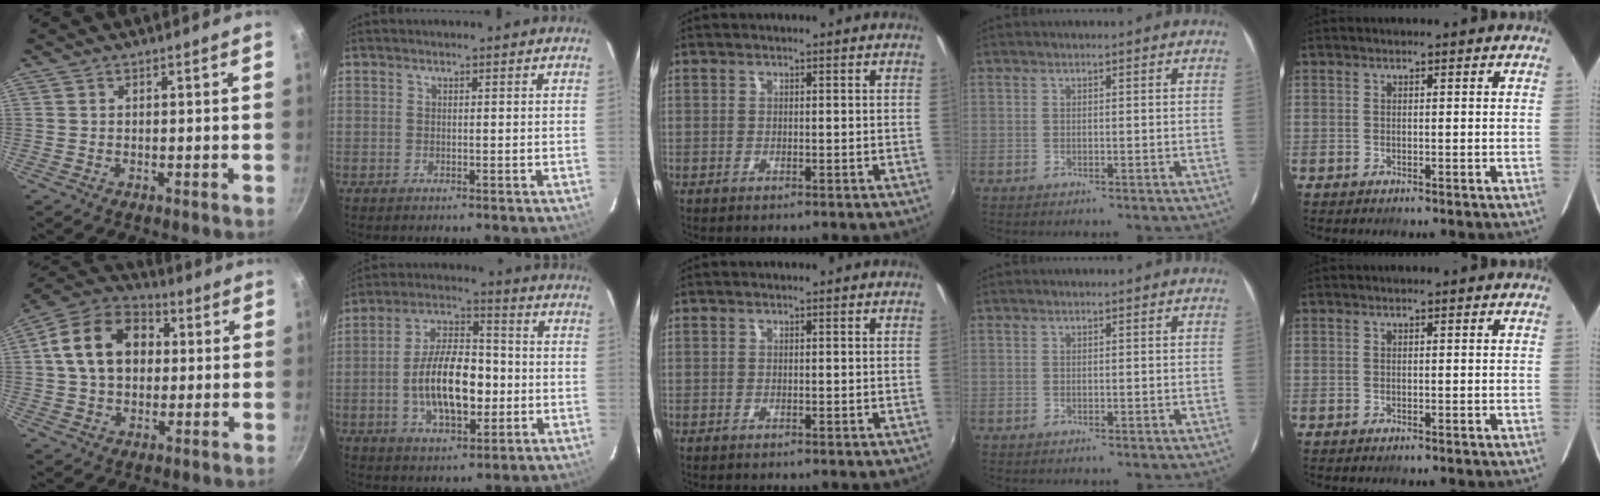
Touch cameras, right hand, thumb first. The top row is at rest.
{"thumb": {"total": 15.9, "force": [2.5, 11.7, 10.5], "torque": [-0.158, 0.028, 0.027]}, "index": {"total": 14.7, "force": [-2.6, 7.1, 12.6], "torque": [-0.237, 0.011, -0.039]}}